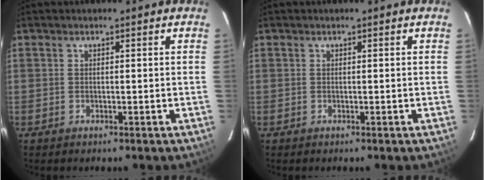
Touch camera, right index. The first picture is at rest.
{"total": 0.0}